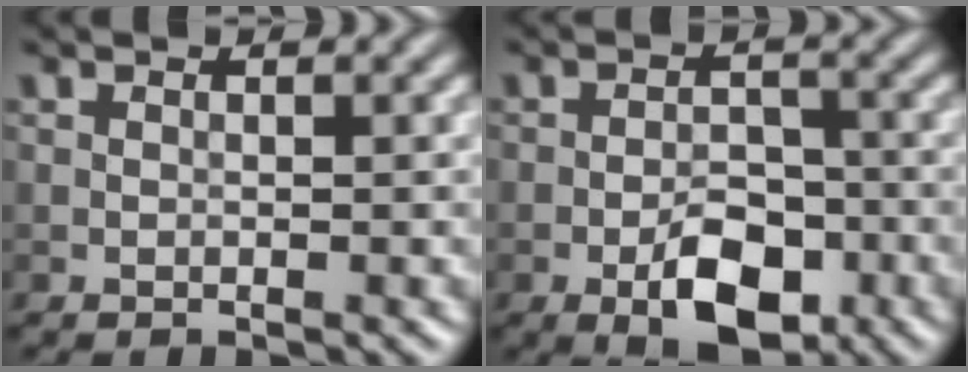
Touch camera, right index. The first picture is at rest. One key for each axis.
{"total": 5.5, "fx": -2.7, "fy": 2.8, "fz": 3.9, "tx": -0.055, "ty": 0.001, "tz": -0.047}